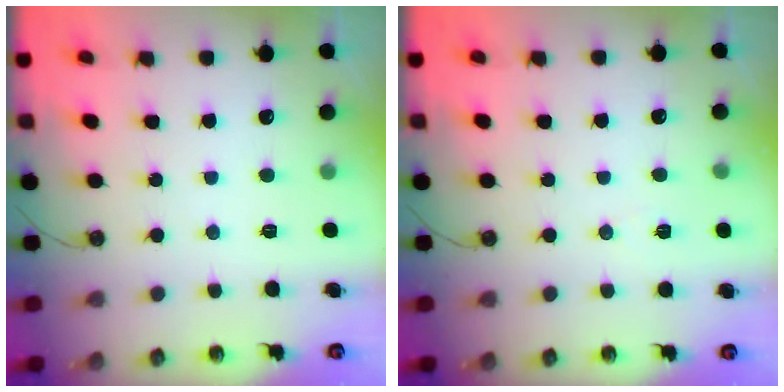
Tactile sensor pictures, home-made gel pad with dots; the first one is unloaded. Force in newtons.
{"total": 6.2, "press": 4.3, "slide": 4.4}